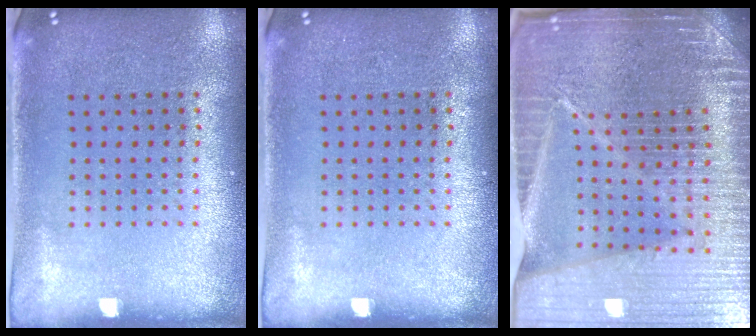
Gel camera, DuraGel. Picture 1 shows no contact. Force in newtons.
{"total": 0.0}
{"total": 6.7, "press": 5.8, "slide": 3.4}